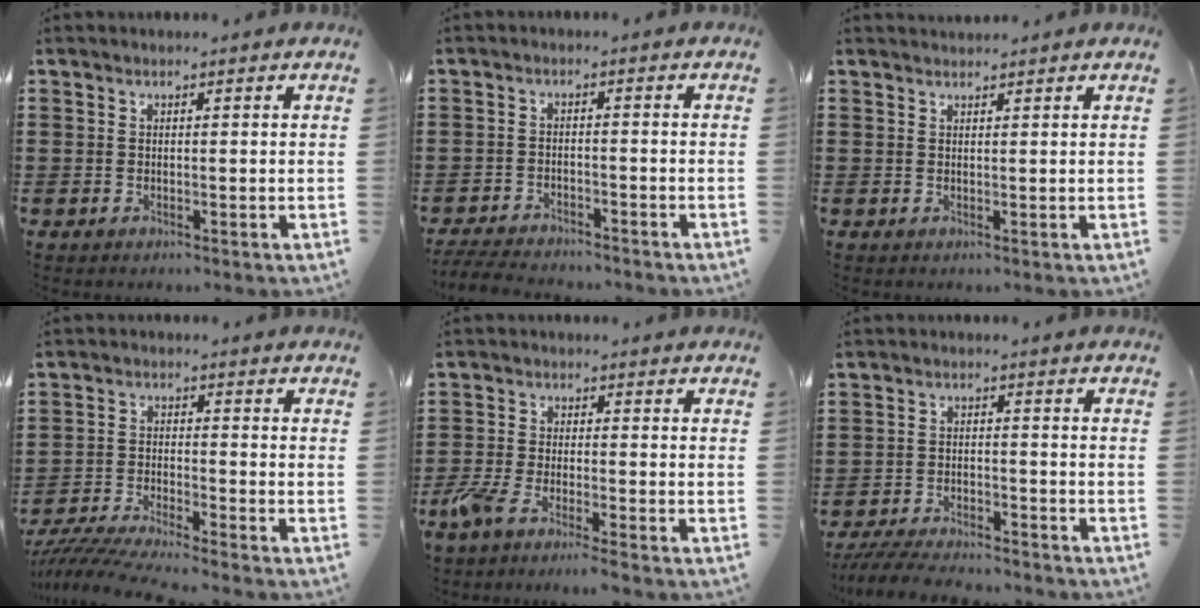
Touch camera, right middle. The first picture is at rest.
{"total": 3.8, "force": [-3.7, 0.4, 0.7], "torque": [-0.020, -0.005, -0.078]}
{"total": 1.0, "force": [1.0, 0.1, -0.1], "torque": [-0.002, 0.000, 0.020]}
{"total": 5.5, "force": [-5.3, -0.4, 1.6], "torque": [-0.047, -0.021, -0.108]}
{"total": 4.2, "force": [-3.4, 0.2, 2.5], "torque": [-0.077, -0.015, -0.073]}
{"total": 5.4, "force": [-5.1, 0.4, 1.4], "torque": [-0.036, -0.004, -0.103]}